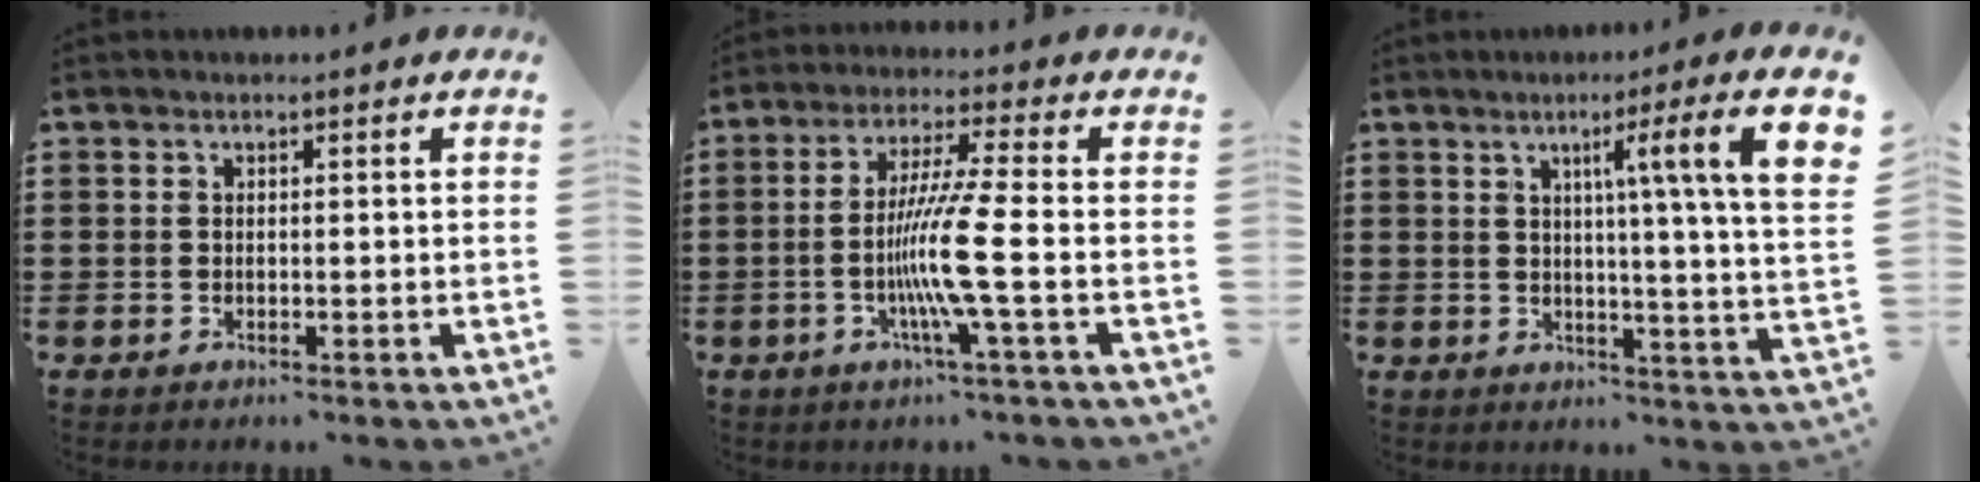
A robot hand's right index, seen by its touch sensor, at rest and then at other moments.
{"total": 9.3, "force": [-2.2, -0.8, 9.0], "torque": [-0.176, -0.018, -0.049]}
{"total": 9.7, "force": [3.9, -0.7, 8.8], "torque": [-0.144, -0.020, 0.052]}